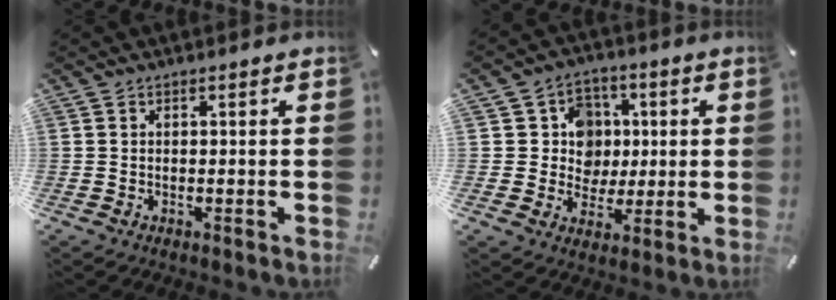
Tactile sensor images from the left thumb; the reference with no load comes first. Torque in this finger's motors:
{"motor_torque": [0.82, 1.07, 0.37, -0.39, 0.05]}